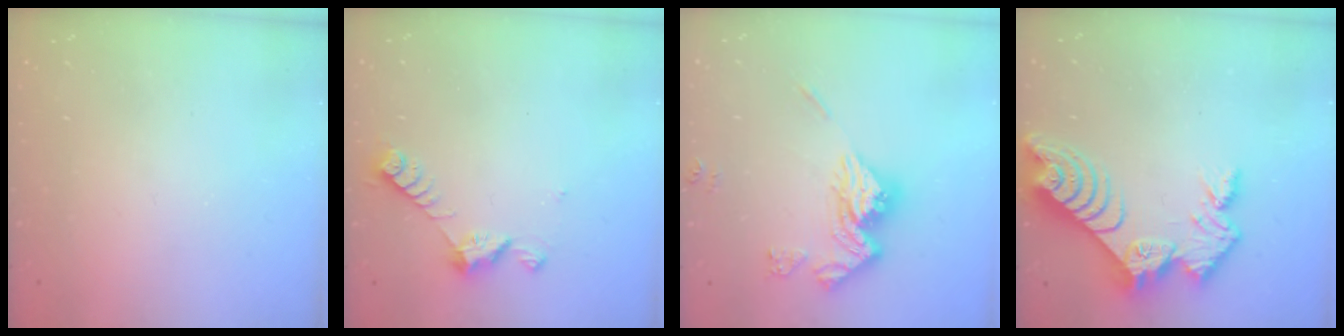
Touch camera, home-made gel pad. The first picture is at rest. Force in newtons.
{"total": 7.2, "press": 7.2, "slide": 0.5}
{"total": 15.2, "press": 15.2, "slide": 1.5}
{"total": 12.8, "press": 12.8, "slide": 1.0}